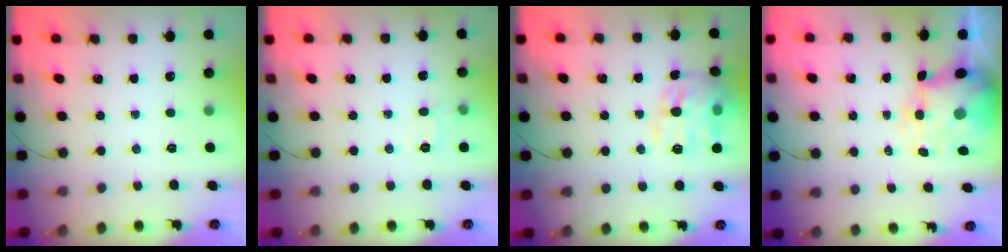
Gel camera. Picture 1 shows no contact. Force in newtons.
{"total": 6.7, "press": 6.5, "slide": 1.7}
{"total": 15.1, "press": 15.0, "slide": 1.6}
{"total": 7.2, "press": 6.8, "slide": 2.4}